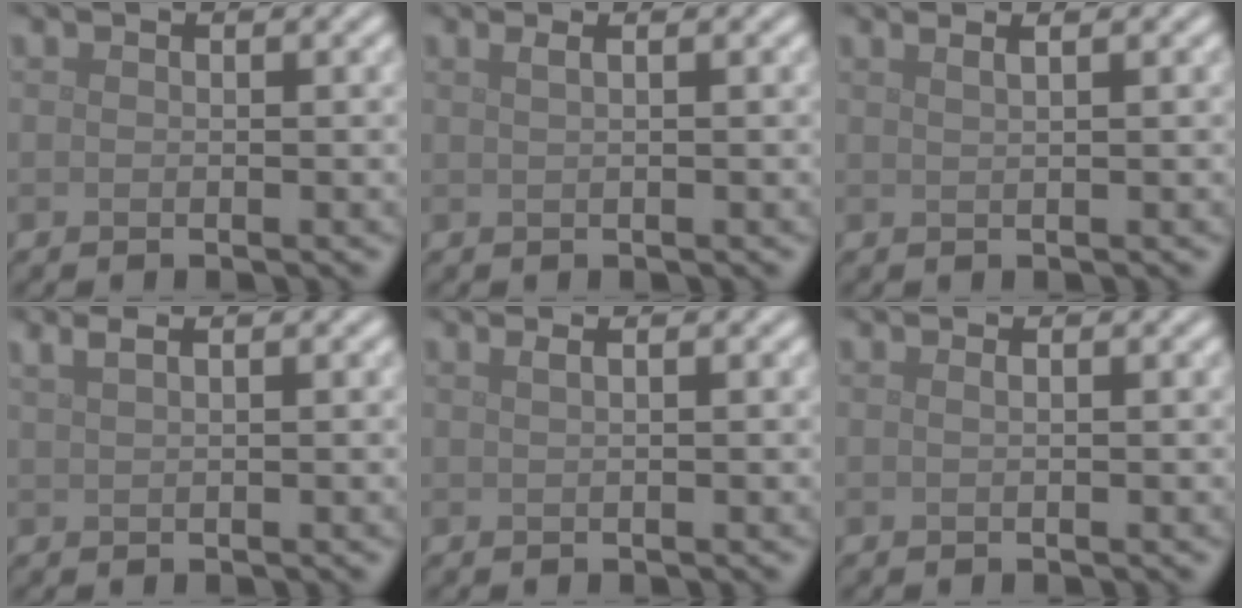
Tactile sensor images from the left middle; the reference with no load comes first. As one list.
[{"total": 2.1, "force": [1.0, 1.1, 1.5], "torque": [-0.007, 0.003, -0.006]}, {"total": 2.7, "force": [1.6, 1.3, 1.7], "torque": [0.001, 0.011, -0.007]}, {"total": 1.9, "force": [1.3, 0.7, 1.3], "torque": [-0.016, 0.003, 0.016]}, {"total": 1.6, "force": [0.8, 0.8, 1.1], "torque": [-0.006, -0.003, 0.000]}, {"total": 0.6, "force": [0.2, 0.3, 0.5], "torque": [-0.005, 0.002, 0.000]}]